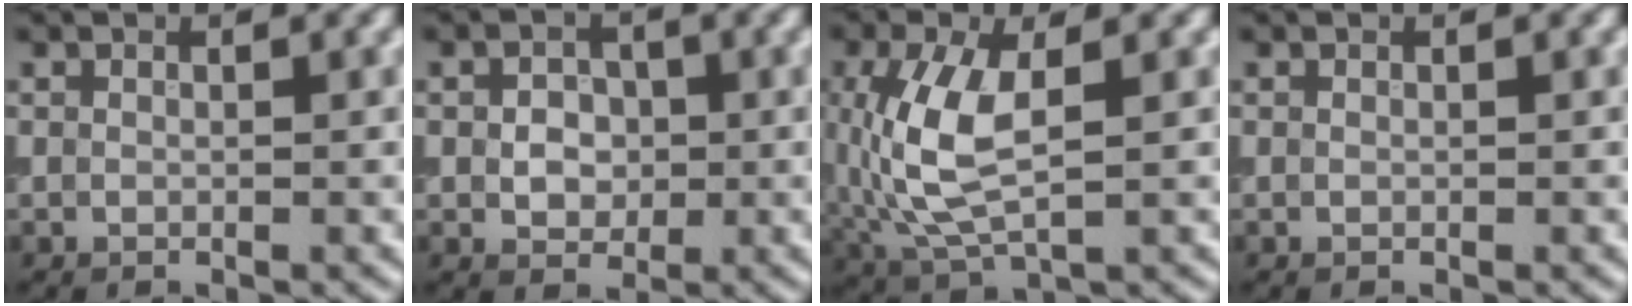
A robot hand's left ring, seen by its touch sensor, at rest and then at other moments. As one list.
[{"total": 2.8, "force": [0.0, 2.3, 1.6], "torque": [-0.026, 0.001, -0.005]}, {"total": 6.8, "force": [0.2, 3.2, 6.0], "torque": [-0.149, -0.001, 0.007]}, {"total": 0.0}]